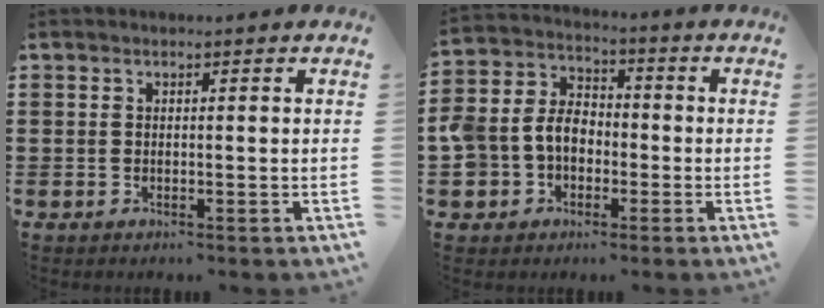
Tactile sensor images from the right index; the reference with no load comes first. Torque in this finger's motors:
{"motor_torque": [0.68, 0.00, 0.62, 0.13]}